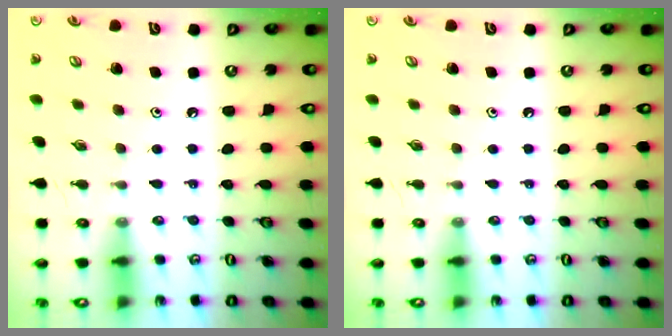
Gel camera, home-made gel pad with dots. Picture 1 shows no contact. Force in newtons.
{"total": 0.0}